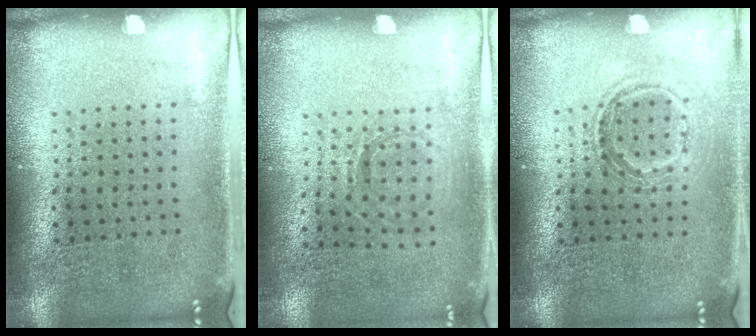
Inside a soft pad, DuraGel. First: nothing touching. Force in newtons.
{"total": 0.8, "press": 0.8, "slide": 0.2}
{"total": 1.2, "press": 1.0, "slide": 0.6}